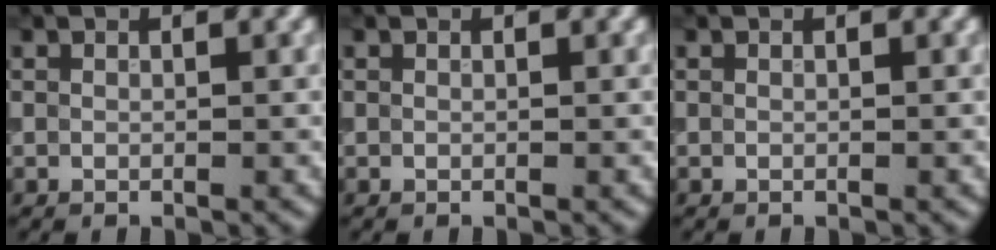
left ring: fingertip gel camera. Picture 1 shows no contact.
{"total": 0.0}
{"total": 0.0}